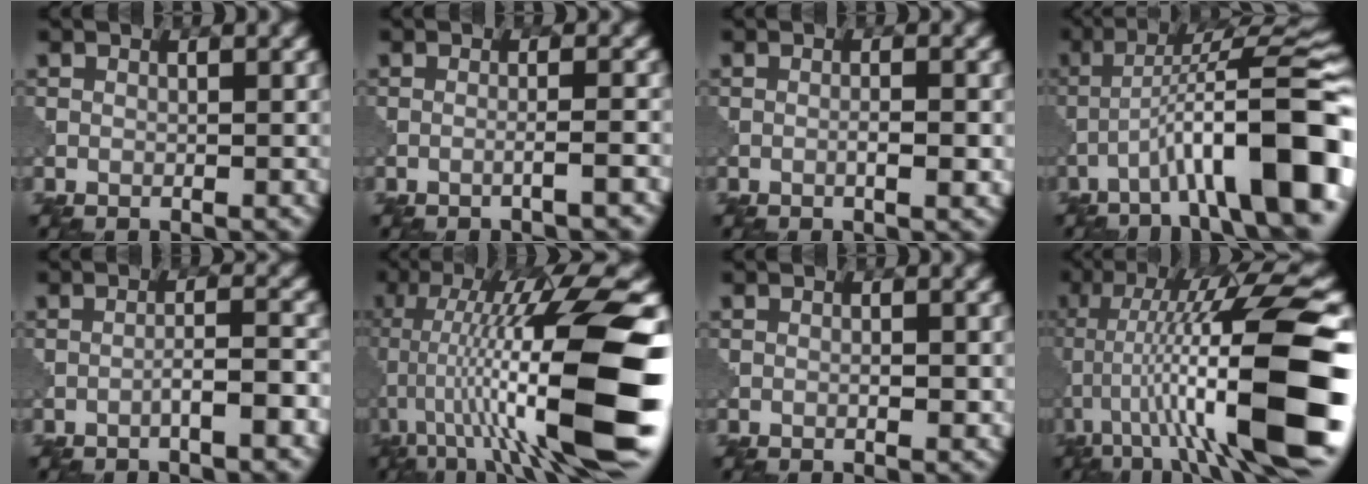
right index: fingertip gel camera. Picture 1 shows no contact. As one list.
[{"total": 1.5, "force": [-0.8, 0.2, 1.2], "torque": [-0.006, 0.009, -0.025]}, {"total": 1.4, "force": [-0.4, 0.2, 1.3], "torque": [-0.019, 0.003, -0.003]}, {"total": 12.0, "force": [-4.7, 2.1, 10.9], "torque": [-0.159, 0.028, -0.062]}, {"total": 2.6, "force": [-1.3, 0.4, 2.2], "torque": [-0.028, 0.016, -0.022]}, {"total": 15.4, "force": [-2.4, 3.0, 14.9], "torque": [-0.234, 0.032, -0.028]}, {"total": 0.6, "force": [-0.1, 0.2, 0.5], "torque": [-0.008, 0.002, 0.003]}, {"total": 14.0, "force": [-2.6, 2.3, 13.5], "torque": [-0.209, 0.032, -0.030]}]